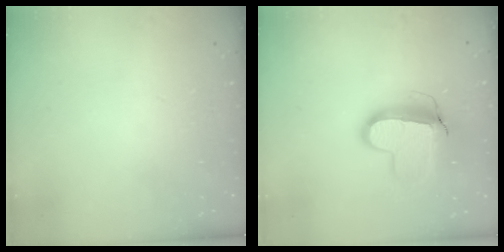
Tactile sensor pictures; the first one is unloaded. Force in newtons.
{"total": 13.1, "press": 13.0, "slide": 1.3}